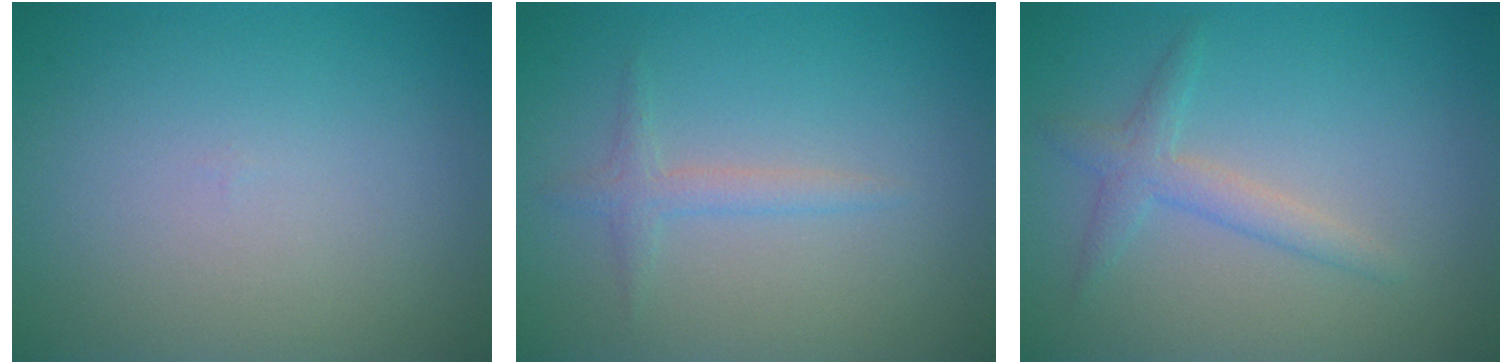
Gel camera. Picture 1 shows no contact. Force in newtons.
{"total": 1.5, "press": 1.5, "slide": 0.1}
{"total": 2.2, "press": 2.2, "slide": 0.1}